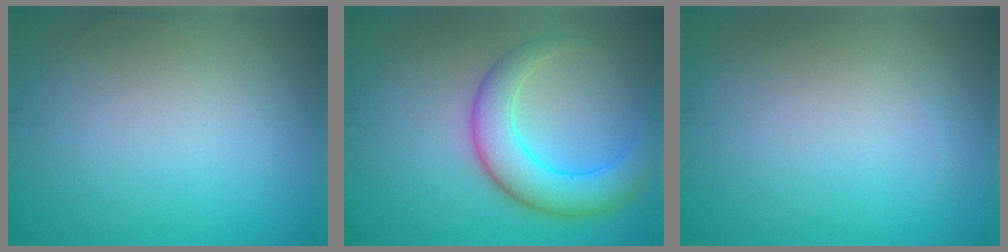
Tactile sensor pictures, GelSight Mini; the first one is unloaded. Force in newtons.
{"total": 5.9, "press": 5.9, "slide": 0.2}
{"total": 0.0}